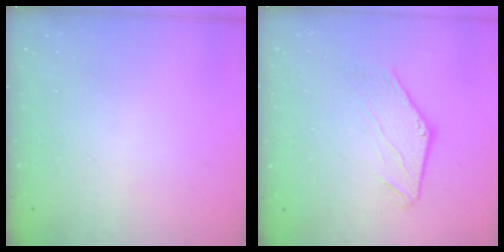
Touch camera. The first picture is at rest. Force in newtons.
{"total": 1.0, "press": 1.0, "slide": 0.2}